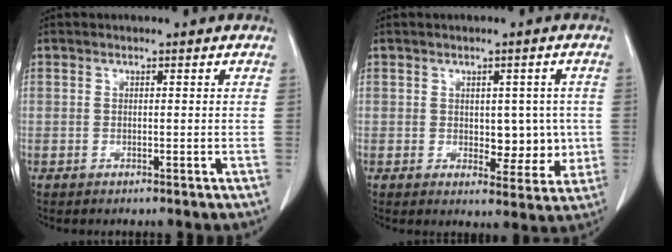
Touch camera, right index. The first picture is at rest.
{"total": 6.0, "force": [0.0, 3.6, 4.8], "torque": [-0.047, 0.003, 0.011]}